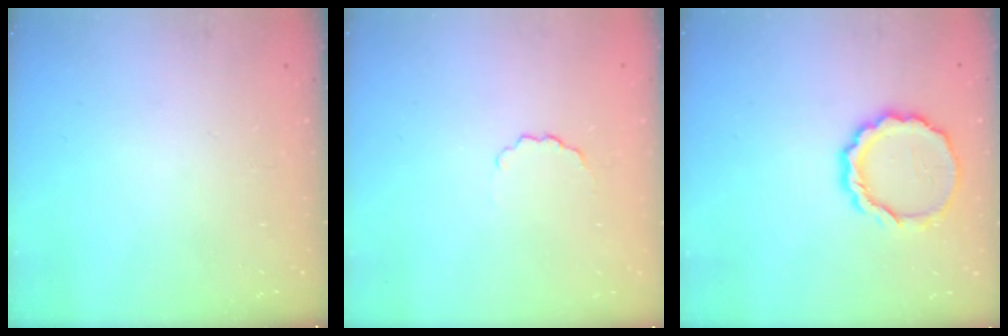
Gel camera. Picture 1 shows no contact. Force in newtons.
{"total": 3.1, "press": 2.9, "slide": 1.1}
{"total": 10.9, "press": 10.7, "slide": 2.0}